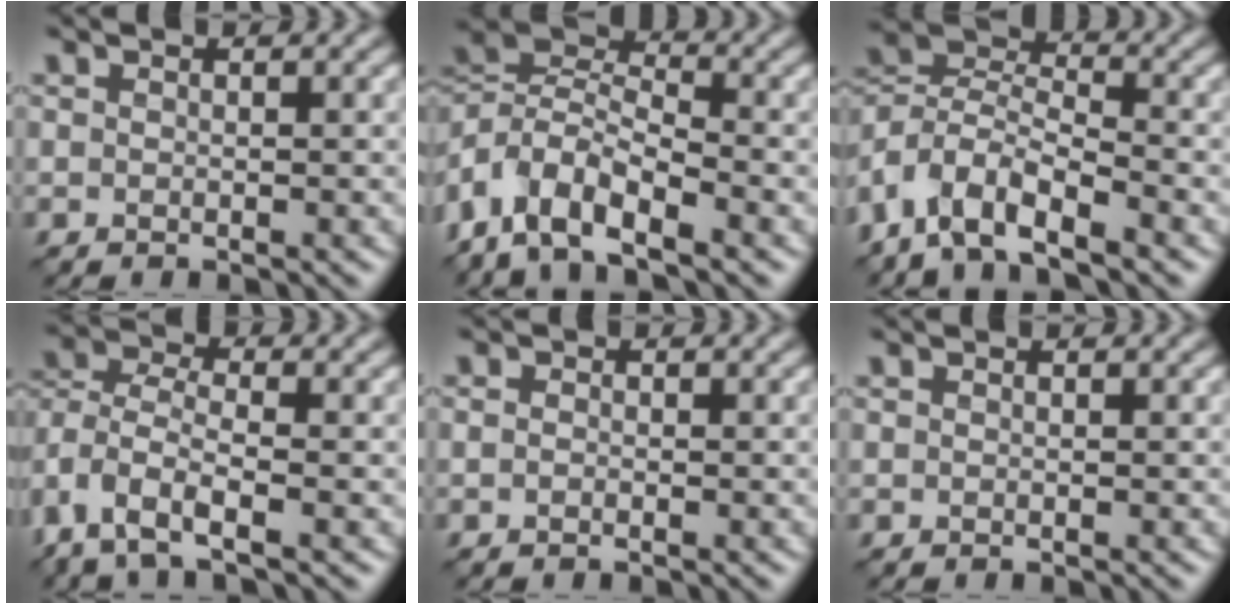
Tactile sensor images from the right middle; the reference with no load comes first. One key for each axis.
{"total": 7.9, "fx": -4.4, "fy": 3.7, "fz": 5.4, "tx": -0.098, "ty": 0.009, "tz": -0.101}
{"total": 7.7, "fx": -5.2, "fy": 3.3, "fz": 4.6, "tx": -0.086, "ty": 0.004, "tz": -0.115}
{"total": 6.3, "fx": -3.0, "fy": 3.1, "fz": 4.7, "tx": -0.104, "ty": -0.004, "tz": -0.073}
{"total": 0.7, "fx": 0.1, "fy": 0.5, "fz": 0.5, "tx": -0.002, "ty": -0.004, "tz": -0.013}
{"total": 0.0}